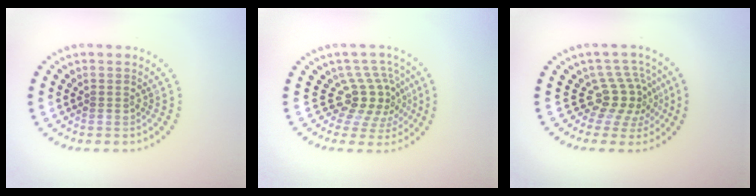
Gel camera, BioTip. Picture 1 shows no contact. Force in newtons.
{"total": 4.1, "press": 2.8, "slide": 2.9}
{"total": 3.7, "press": 2.7, "slide": 2.5}